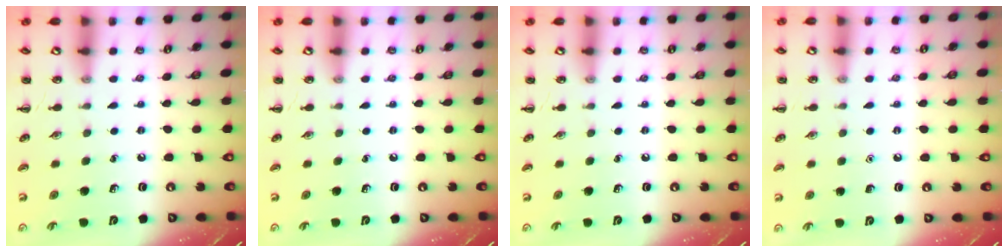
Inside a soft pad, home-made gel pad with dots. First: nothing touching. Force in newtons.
{"total": 0.0}
{"total": 0.0}
{"total": 1.6, "press": 1.6, "slide": 0.1}